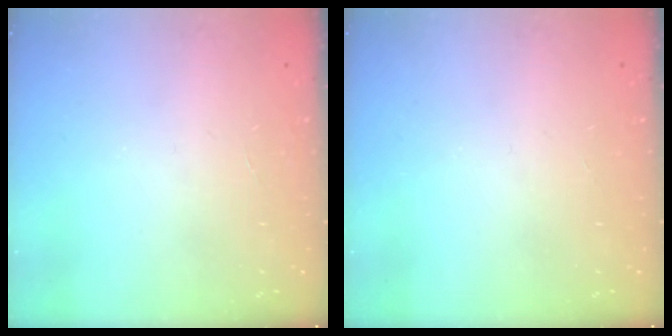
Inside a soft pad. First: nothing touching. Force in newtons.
{"total": 0.0}